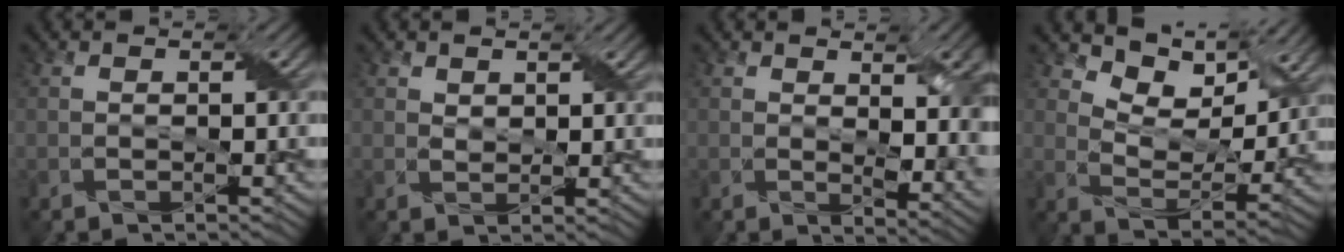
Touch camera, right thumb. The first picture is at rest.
{"total": 1.7, "force": [1.2, 1.0, 0.5], "torque": [-0.018, -0.001, 0.023]}
{"total": 6.8, "force": [2.1, 3.2, 5.6], "torque": [-0.073, -0.016, 0.052]}
{"total": 8.5, "force": [5.9, 4.2, 4.5], "torque": [-0.092, -0.010, 0.101]}